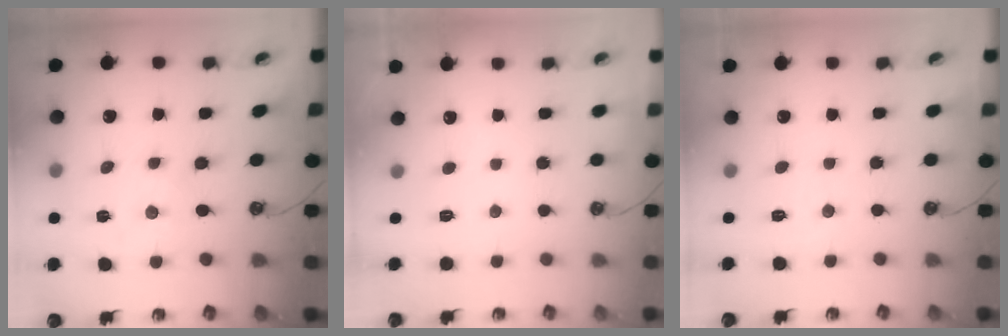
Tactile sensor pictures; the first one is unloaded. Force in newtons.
{"total": 0.0}
{"total": 3.2, "press": 3.2, "slide": 0.5}